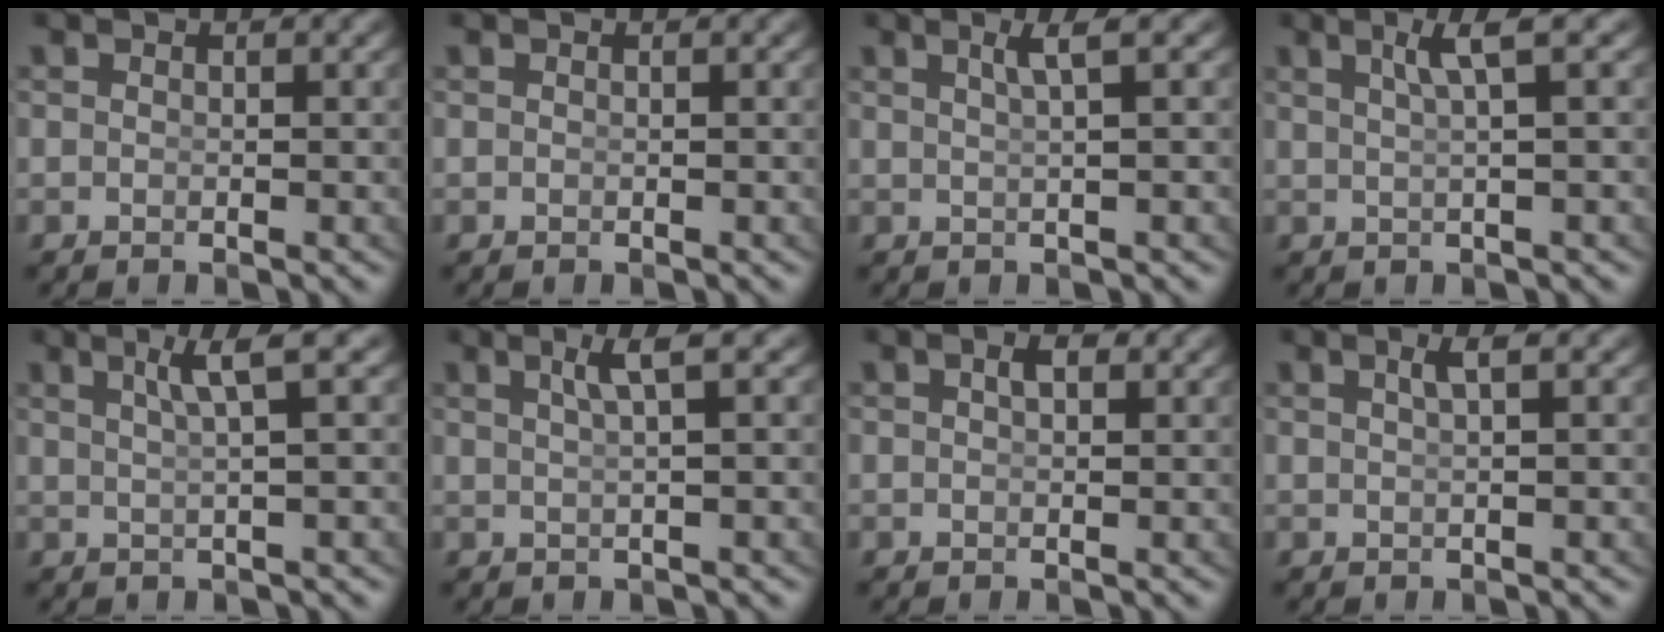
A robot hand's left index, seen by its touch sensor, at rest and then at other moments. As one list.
[{"total": 0.0}, {"total": 1.8, "force": [0.9, -0.8, 1.4], "torque": [-0.019, 0.008, 0.017]}, {"total": 2.7, "force": [1.4, -0.6, 2.2], "torque": [-0.031, 0.014, 0.023]}, {"total": 2.9, "force": [1.6, -0.7, 2.4], "torque": [-0.035, 0.012, 0.026]}, {"total": 2.4, "force": [1.2, -0.6, 2.0], "torque": [-0.027, 0.012, 0.020]}, {"total": 1.3, "force": [0.7, 0.6, 1.0], "torque": [-0.014, 0.006, 0.008]}, {"total": 1.3, "force": [0.5, -0.4, 1.1], "torque": [-0.015, 0.007, 0.009]}]